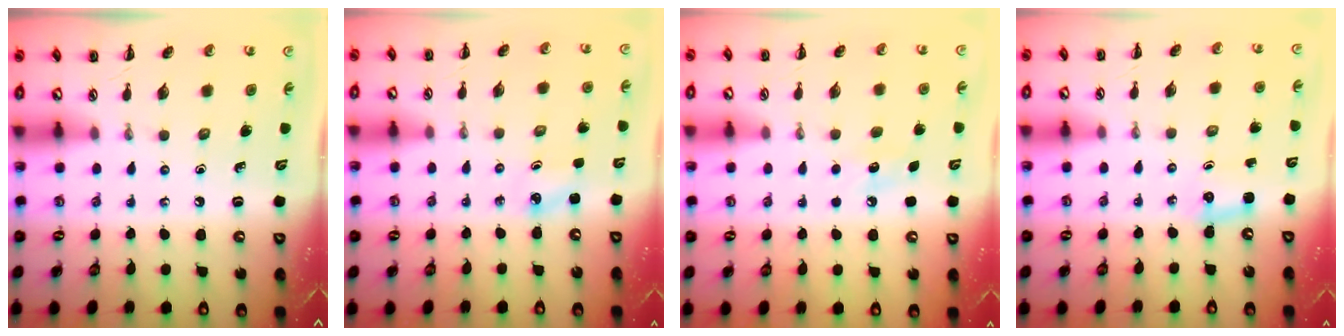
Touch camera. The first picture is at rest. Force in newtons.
{"total": 3.1, "press": 2.9, "slide": 1.0}
{"total": 6.1, "press": 5.9, "slide": 1.6}
{"total": 2.6, "press": 2.5, "slide": 0.7}